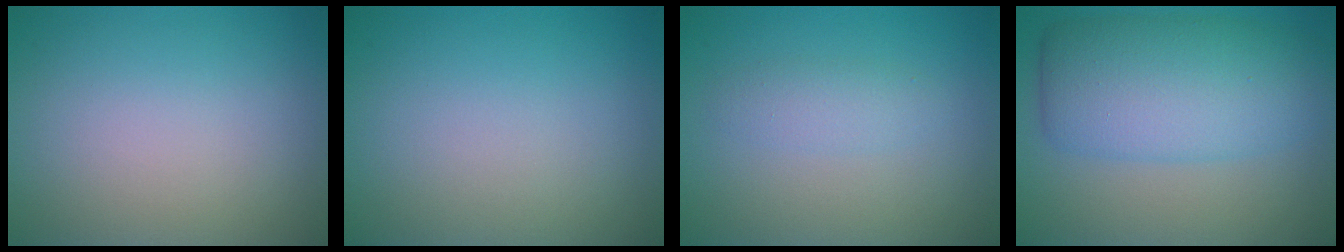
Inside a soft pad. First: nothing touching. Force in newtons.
{"total": 0.0}
{"total": 1.6, "press": 1.6, "slide": 0.1}
{"total": 7.9, "press": 7.9, "slide": 0.1}